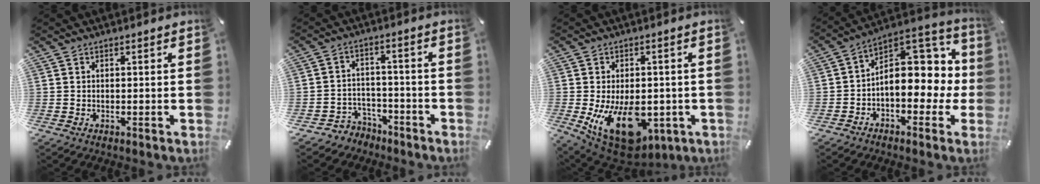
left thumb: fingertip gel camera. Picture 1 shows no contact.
{"total": 4.8, "force": [-2.8, 3.8, 0.6], "torque": [-0.019, 0.008, -0.057]}
{"total": 17.8, "force": [-4.3, 10.9, 13.4], "torque": [-0.208, 0.002, -0.050]}
{"total": 14.2, "force": [2.0, 9.6, 10.3], "torque": [-0.124, -0.021, 0.038]}